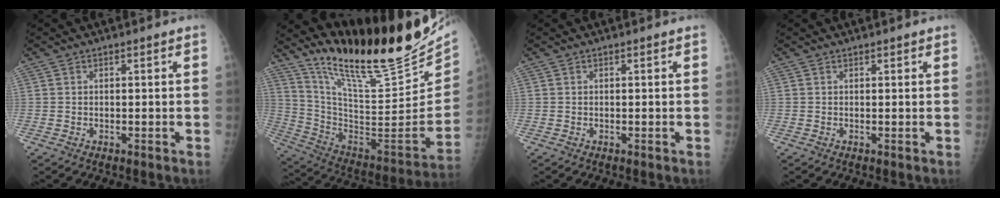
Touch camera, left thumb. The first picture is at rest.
{"total": 31.4, "force": [23.5, 8.5, 19.1], "torque": [-0.274, -0.107, 0.367]}
{"total": 0.0}
{"total": 0.6, "force": [0.5, 0.2, 0.2], "torque": [-0.005, -0.003, 0.008]}